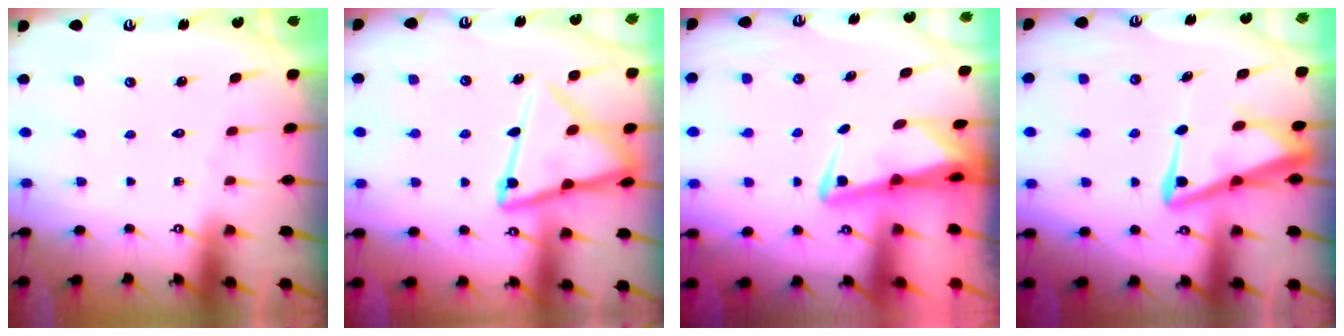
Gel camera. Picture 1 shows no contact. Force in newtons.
{"total": 15.2, "press": 15.2, "slide": 1.4}
{"total": 2.8, "press": 2.7, "slide": 0.6}
{"total": 8.4, "press": 8.3, "slide": 1.0}